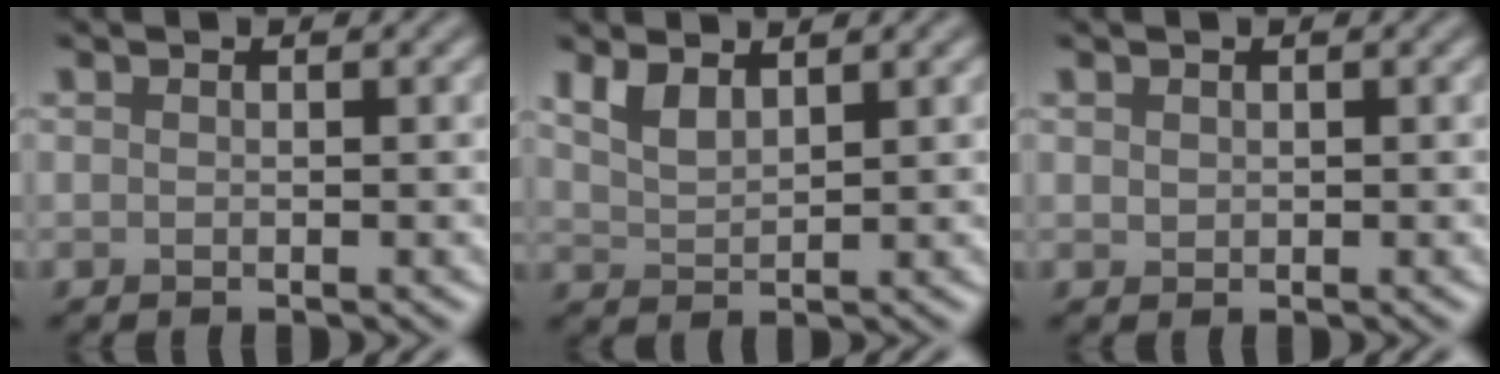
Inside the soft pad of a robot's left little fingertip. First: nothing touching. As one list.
[{"total": 2.4, "force": [1.8, 0.8, 1.3], "torque": [-0.033, -0.002, 0.039]}, {"total": 0.6, "force": [0.3, 0.5, 0.2], "torque": [-0.004, -0.002, 0.009]}]